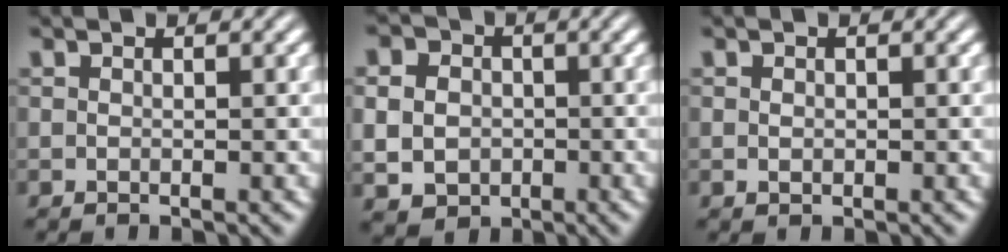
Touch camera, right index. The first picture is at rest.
{"total": 5.5, "force": [-0.5, 4.9, 2.5], "torque": [-0.040, -0.022, -0.004]}
{"total": 0.0}